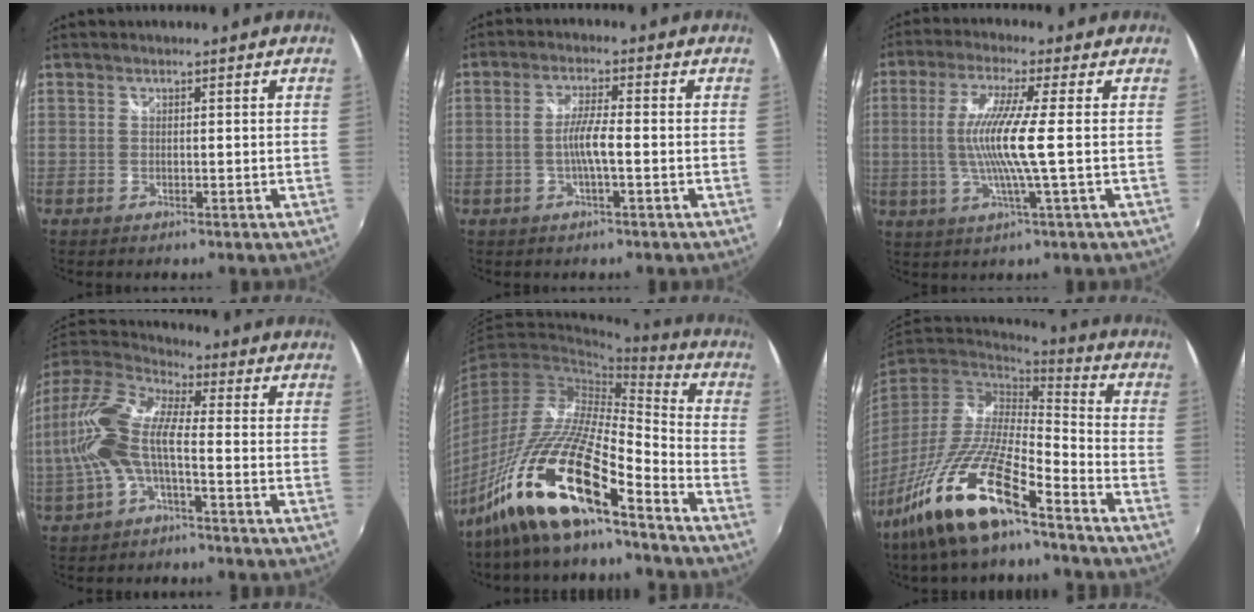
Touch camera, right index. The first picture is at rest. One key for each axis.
{"total": 4.3, "fx": -1.2, "fy": 0.0, "fz": 4.1, "tx": -0.081, "ty": 0.001, "tz": -0.021}
{"total": 9.9, "fx": -0.5, "fy": -1.2, "fz": 9.8, "tx": -0.193, "ty": -0.009, "tz": -0.009}
{"total": 12.8, "fx": -1.8, "fy": 4.7, "fz": 11.8, "tx": -0.246, "ty": 0.011, "tz": -0.037}
{"total": 18.9, "fx": -12.9, "fy": 3.1, "fz": 13.5, "tx": -0.272, "ty": -0.007, "tz": -0.265}
{"total": 18.7, "fx": -12.4, "fy": 3.6, "fz": 13.6, "tx": -0.271, "ty": -0.029, "tz": -0.239}